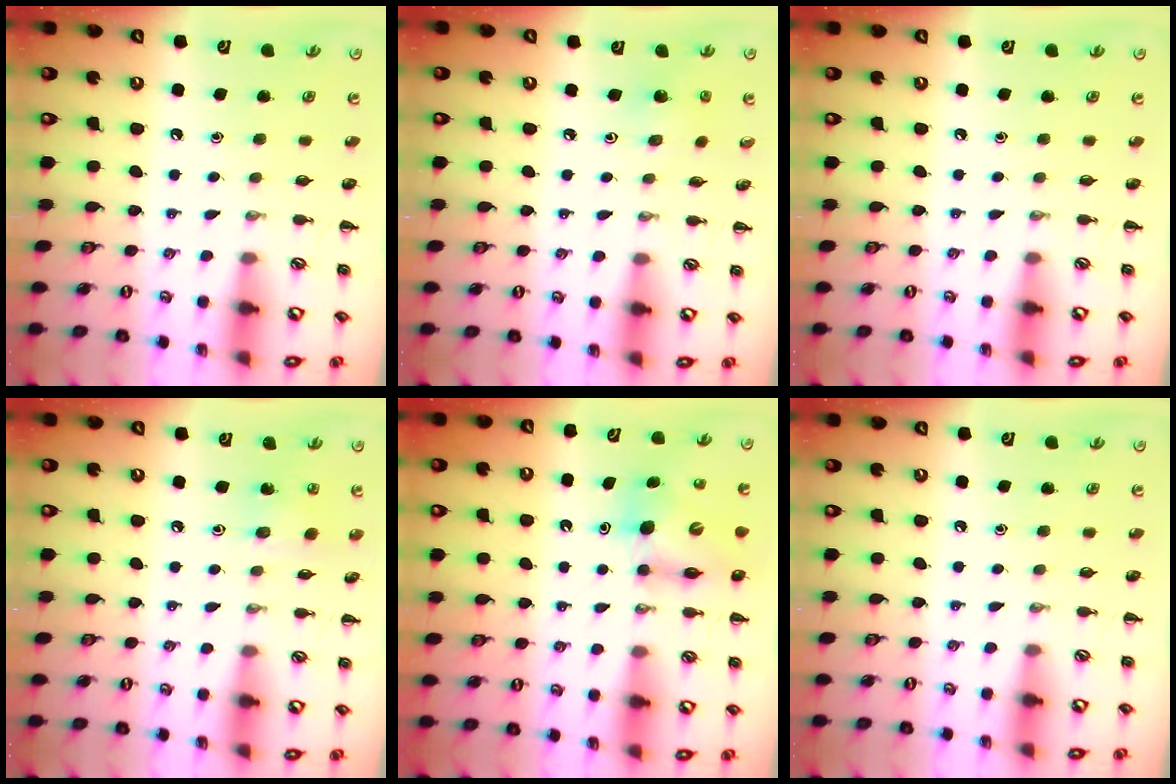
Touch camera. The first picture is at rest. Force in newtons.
{"total": 3.5, "press": 3.3, "slide": 1.1}
{"total": 0.0}
{"total": 4.4, "press": 4.2, "slide": 1.2}
{"total": 6.7, "press": 6.7, "slide": 0.6}
{"total": 0.0}